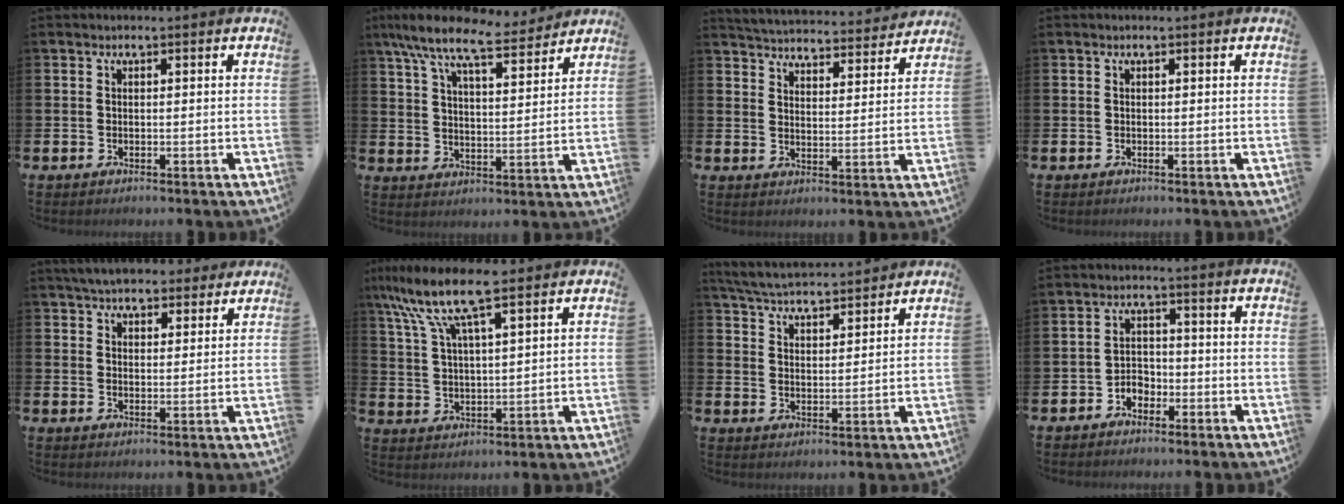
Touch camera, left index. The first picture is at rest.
{"total": 10.1, "force": [8.7, 2.4, 4.4], "torque": [-0.102, -0.050, 0.150]}
{"total": 4.8, "force": [4.8, 0.5, 0.1], "torque": [-0.014, -0.045, 0.080]}
{"total": 0.0}
{"total": 5.9, "force": [5.6, 1.6, 1.0], "torque": [-0.023, -0.024, 0.100]}
{"total": 10.1, "force": [8.1, 1.6, 5.8], "torque": [-0.136, -0.023, 0.144]}
{"total": 5.4, "force": [5.4, 0.5, 0.8], "torque": [-0.034, -0.032, 0.095]}
{"total": 2.7, "force": [-2.1, 1.6, 0.4], "torque": [-0.014, 0.005, -0.047]}